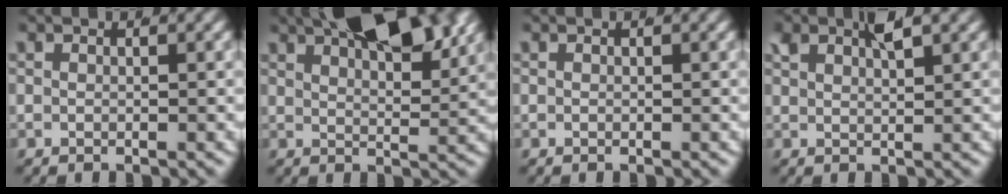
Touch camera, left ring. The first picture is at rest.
{"total": 8.9, "force": [5.4, 2.8, 6.4], "torque": [-0.088, 0.003, 0.087]}
{"total": 0.0}
{"total": 2.3, "force": [1.9, -0.2, 1.4], "torque": [-0.021, 0.001, 0.038]}